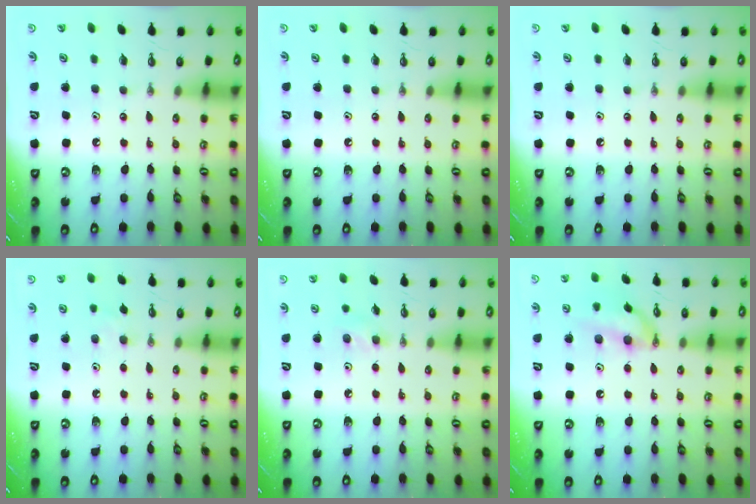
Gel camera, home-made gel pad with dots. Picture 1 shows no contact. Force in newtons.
{"total": 0.0}
{"total": 0.0}
{"total": 4.8, "press": 4.8, "slide": 0.8}
{"total": 7.6, "press": 6.5, "slide": 4.1}
{"total": 12.7, "press": 12.3, "slide": 3.2}